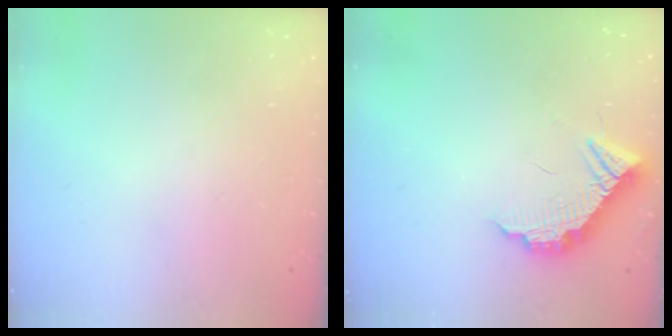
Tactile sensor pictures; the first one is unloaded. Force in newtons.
{"total": 11.6, "press": 11.6, "slide": 0.8}